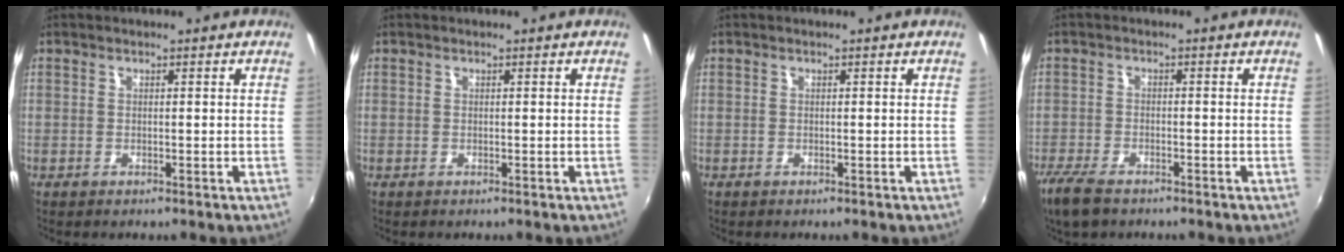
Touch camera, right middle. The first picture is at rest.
{"total": 0.0}
{"total": 0.0}
{"total": 6.5, "force": [-5.0, 2.3, 3.5], "torque": [-0.099, -0.021, -0.098]}